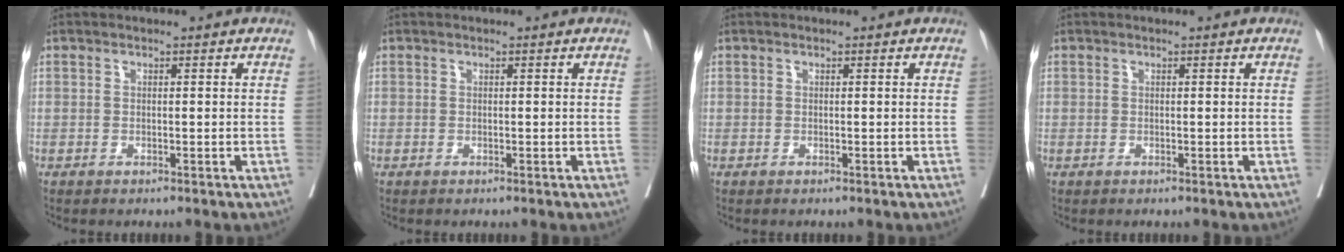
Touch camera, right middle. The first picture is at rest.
{"total": 0.0}
{"total": 0.0}
{"total": 0.0}